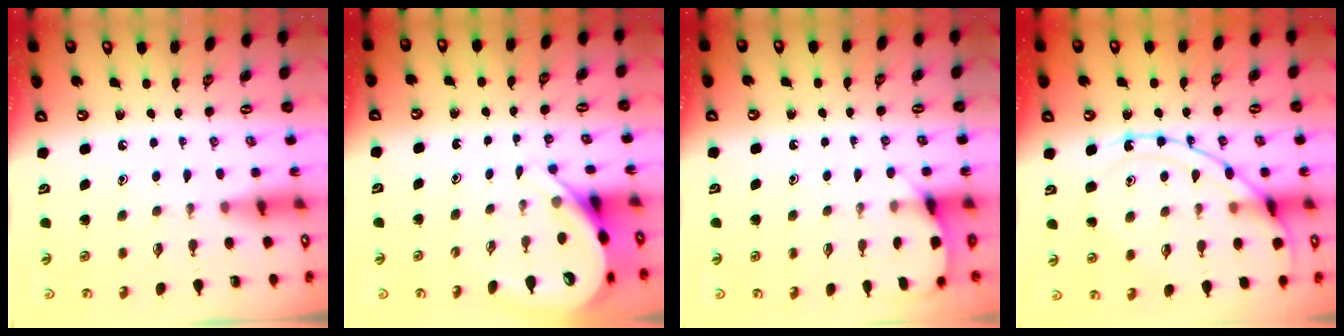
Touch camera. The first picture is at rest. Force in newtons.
{"total": 6.3, "press": 6.3, "slide": 0.6}
{"total": 5.8, "press": 5.7, "slide": 0.4}
{"total": 15.7, "press": 15.7, "slide": 1.3}